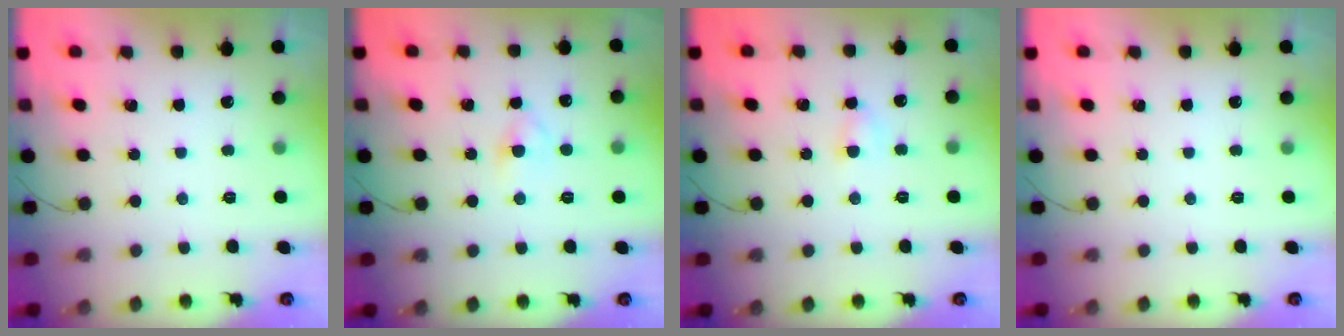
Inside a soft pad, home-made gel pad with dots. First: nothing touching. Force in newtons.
{"total": 2.8, "press": 2.7, "slide": 0.8}
{"total": 3.5, "press": 3.4, "slide": 1.1}
{"total": 0.0}